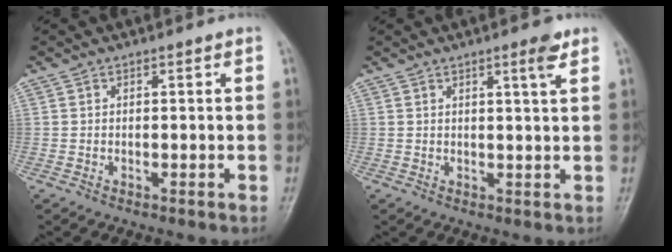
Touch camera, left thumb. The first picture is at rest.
{"total": 3.2, "force": [1.9, 0.2, 2.6], "torque": [-0.039, -0.013, 0.029]}